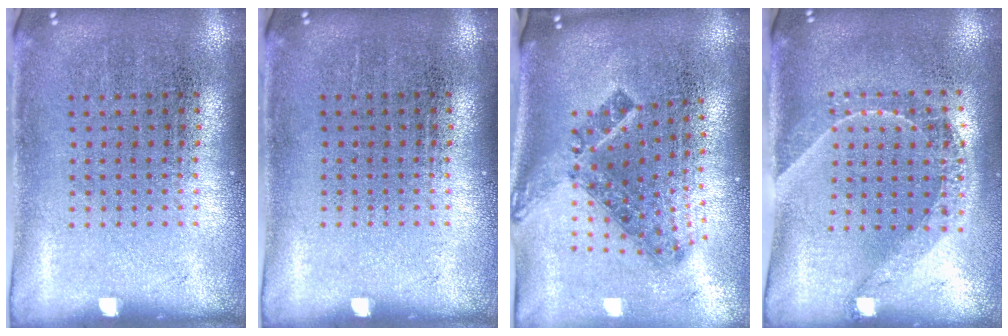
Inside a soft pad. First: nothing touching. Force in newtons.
{"total": 0.0}
{"total": 1.7, "press": 1.2, "slide": 1.1}
{"total": 1.6, "press": 1.3, "slide": 0.9}